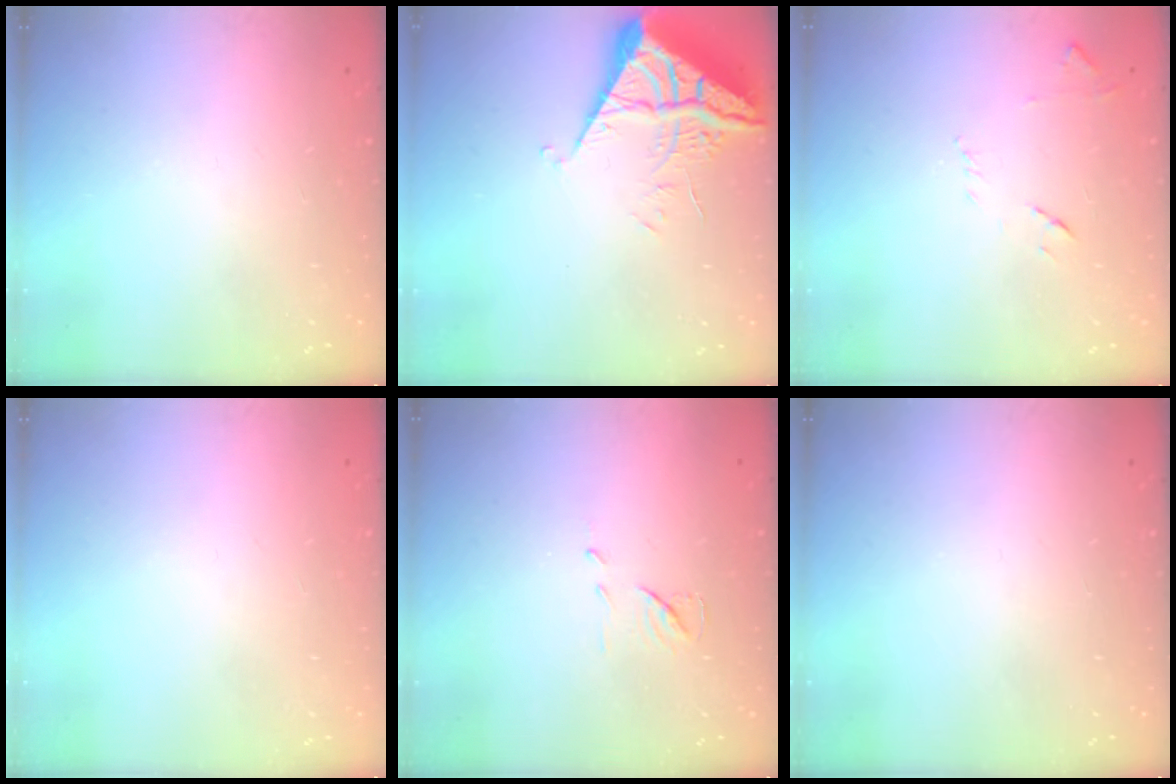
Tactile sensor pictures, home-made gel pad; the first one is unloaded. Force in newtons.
{"total": 6.6, "press": 6.6, "slide": 0.6}
{"total": 7.8, "press": 7.8, "slide": 0.6}
{"total": 0.0}
{"total": 7.0, "press": 7.0, "slide": 0.3}
{"total": 0.0}